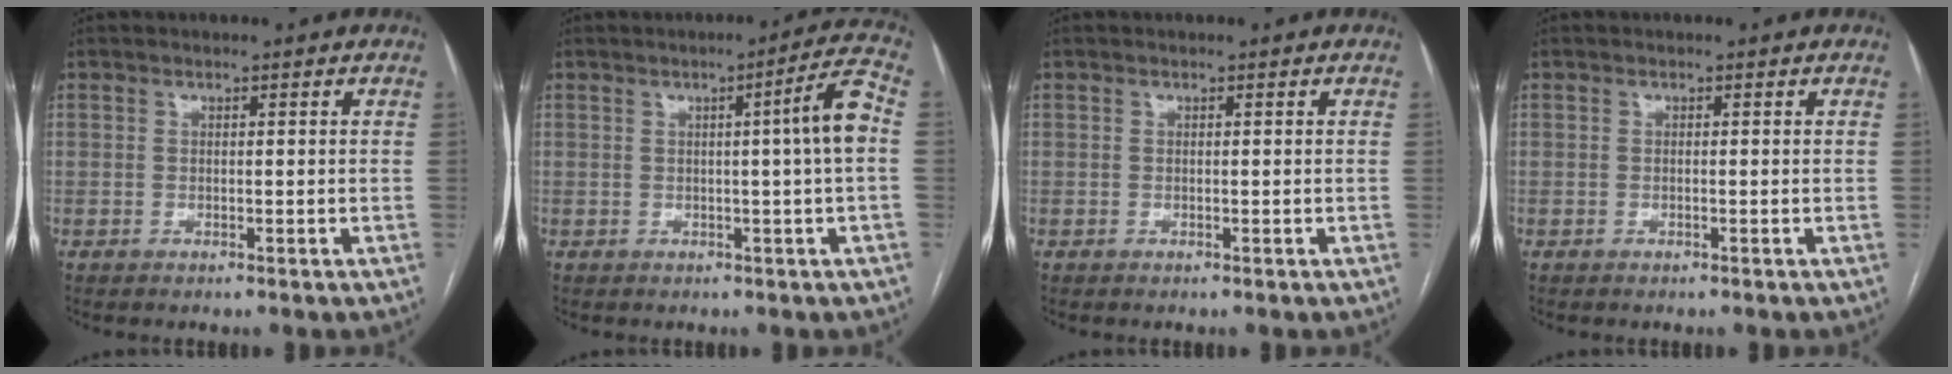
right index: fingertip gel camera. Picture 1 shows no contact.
{"total": 6.3, "force": [0.2, -1.1, 6.2], "torque": [-0.085, 0.004, 0.004]}
{"total": 0.0}
{"total": 0.0}